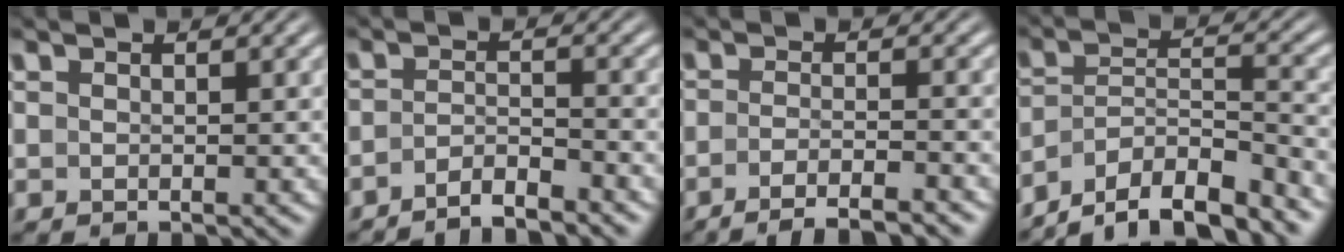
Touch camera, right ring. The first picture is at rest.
{"total": 3.7, "force": [-3.4, 0.7, 1.1], "torque": [-0.023, -0.013, -0.055]}
{"total": 5.9, "force": [-5.2, 0.9, 2.5], "torque": [-0.040, -0.021, -0.074]}
{"total": 10.6, "force": [-7.9, 6.0, 3.6], "torque": [-0.083, -0.041, -0.123]}